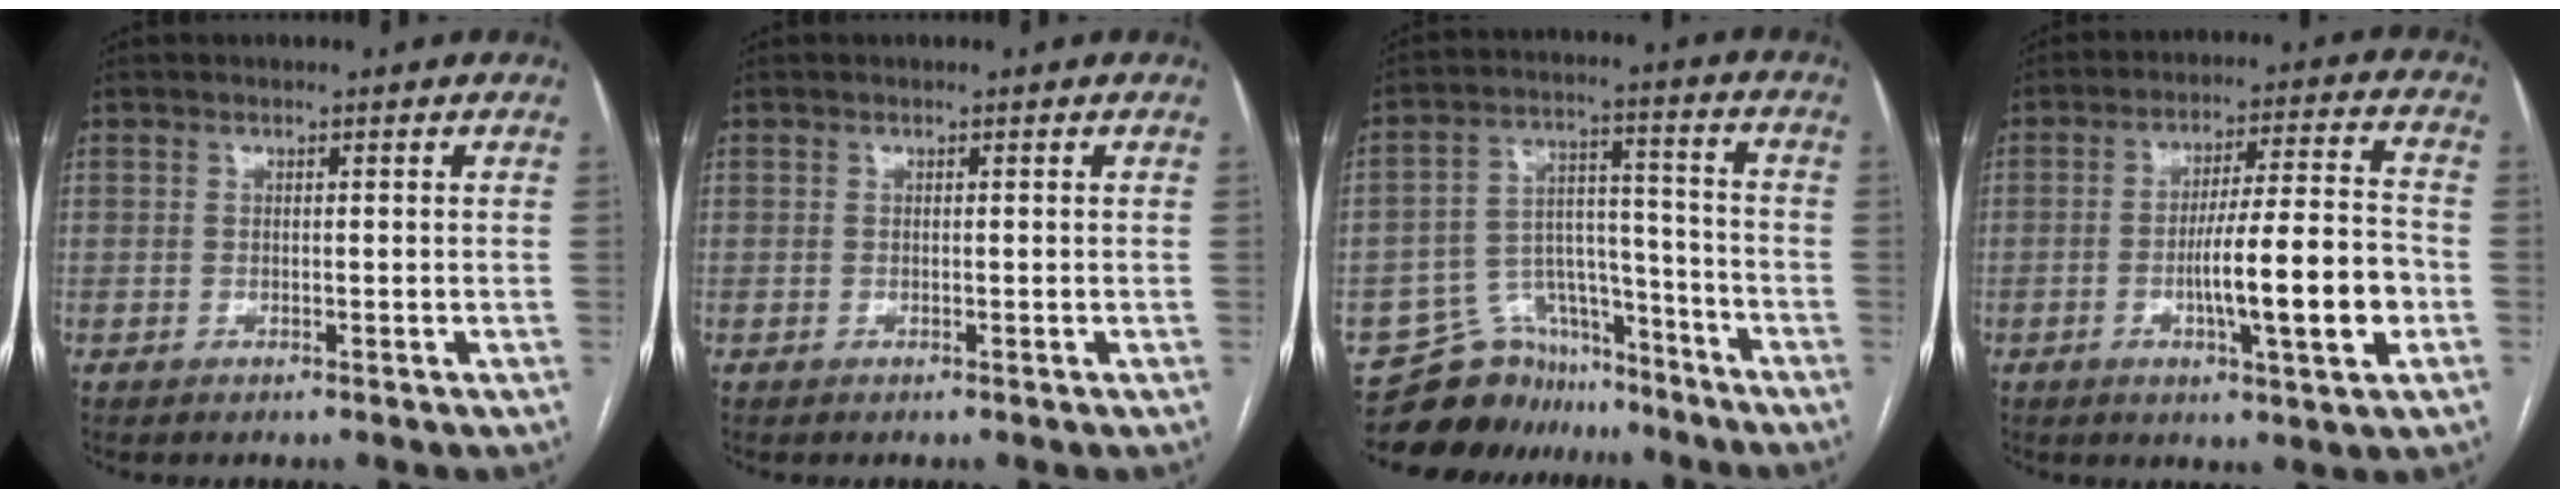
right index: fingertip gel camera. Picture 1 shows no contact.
{"total": 0.0}
{"total": 11.7, "force": [-10.3, 5.5, 0.4], "torque": [0.000, 0.063, -0.170]}
{"total": 13.3, "force": [-3.4, 1.0, 12.8], "torque": [-0.206, 0.007, -0.050]}